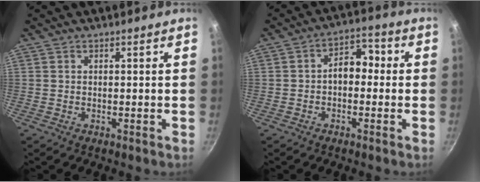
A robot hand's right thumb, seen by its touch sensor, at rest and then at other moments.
{"total": 6.1, "force": [-0.5, 4.2, 4.3], "torque": [-0.031, 0.025, -0.022]}